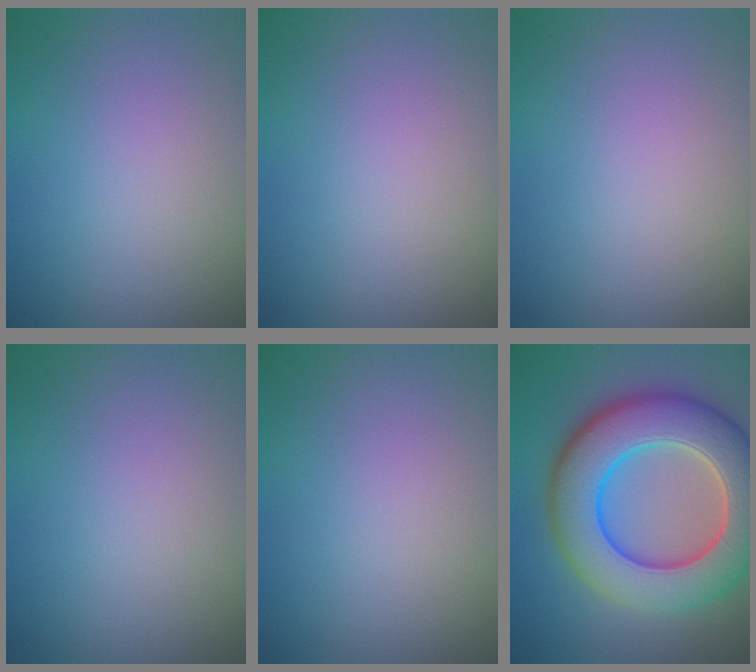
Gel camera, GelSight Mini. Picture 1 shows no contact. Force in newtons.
{"total": 0.0}
{"total": 0.0}
{"total": 0.0}
{"total": 0.0}
{"total": 11.7, "press": 11.7, "slide": 0.9}